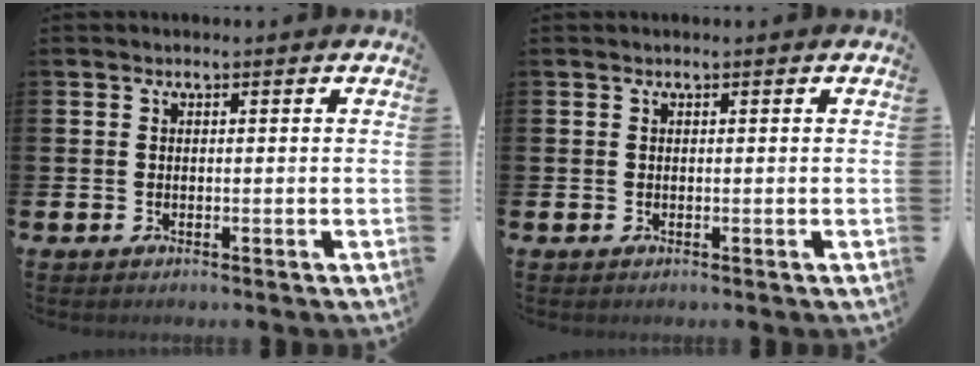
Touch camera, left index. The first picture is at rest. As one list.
[{"total": 0.0}]